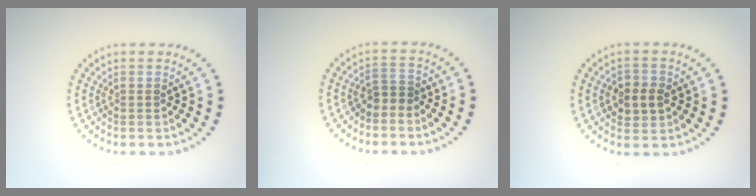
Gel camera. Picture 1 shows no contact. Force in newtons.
{"total": 1.3, "press": 1.0, "slide": 0.8}
{"total": 2.6, "press": 2.6, "slide": 0.2}